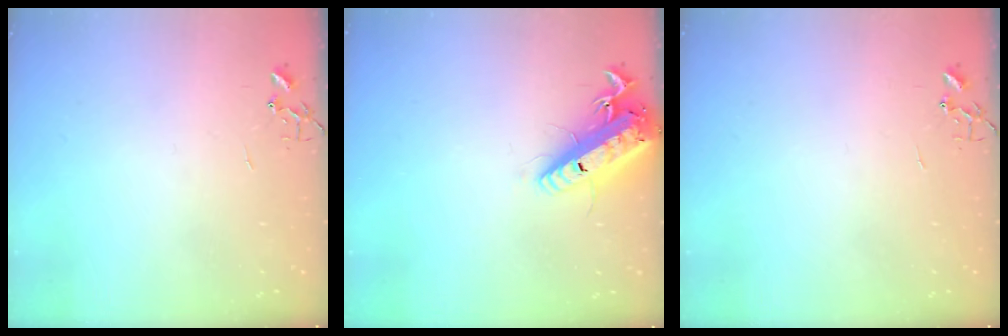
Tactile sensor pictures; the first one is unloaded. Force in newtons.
{"total": 17.3, "press": 17.0, "slide": 3.4}
{"total": 0.0}